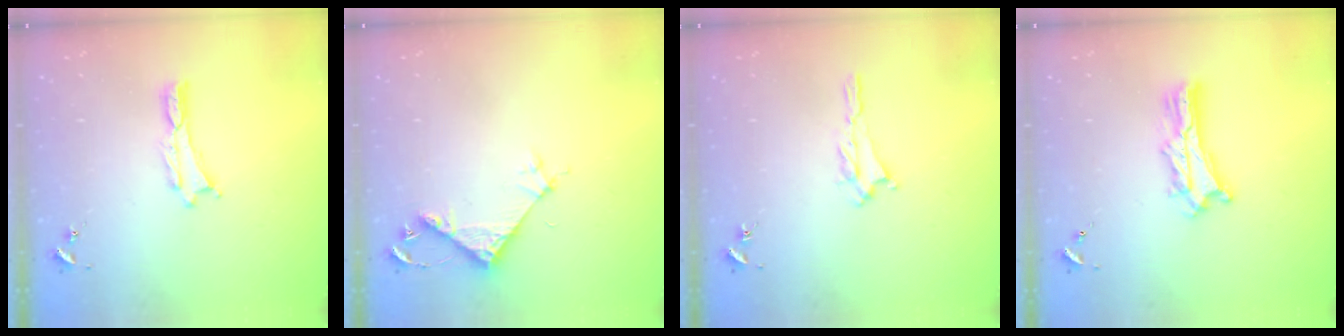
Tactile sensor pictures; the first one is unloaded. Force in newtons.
{"total": 5.4, "press": 5.4, "slide": 0.4}
{"total": 1.2, "press": 1.1, "slide": 0.5}
{"total": 4.3, "press": 4.3, "slide": 0.4}